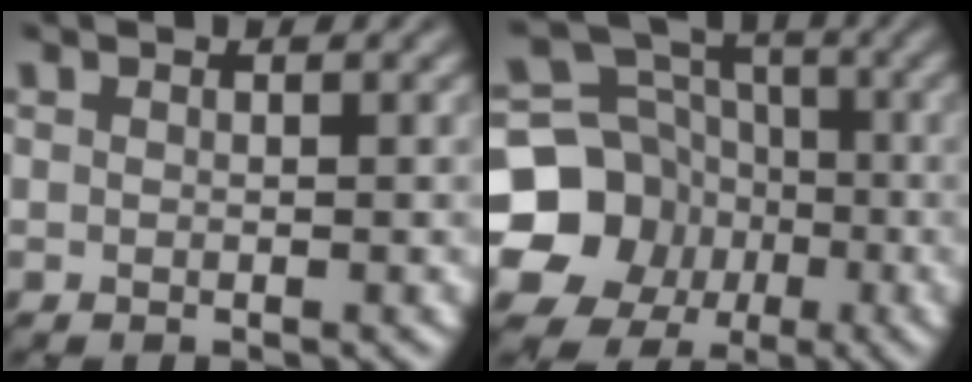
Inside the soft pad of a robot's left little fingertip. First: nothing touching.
{"total": 11.4, "force": [-3.6, 10.3, 3.2], "torque": [-0.067, -0.019, -0.097]}